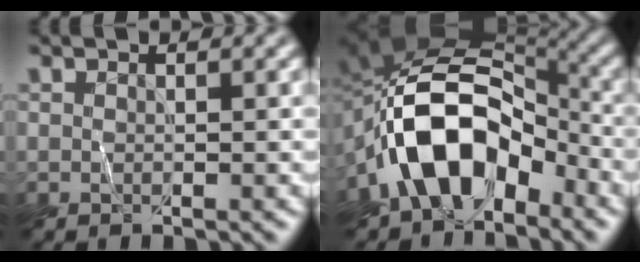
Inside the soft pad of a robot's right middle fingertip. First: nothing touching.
{"total": 10.6, "force": [-5.1, 6.3, 6.8], "torque": [-0.109, 0.022, -0.091]}